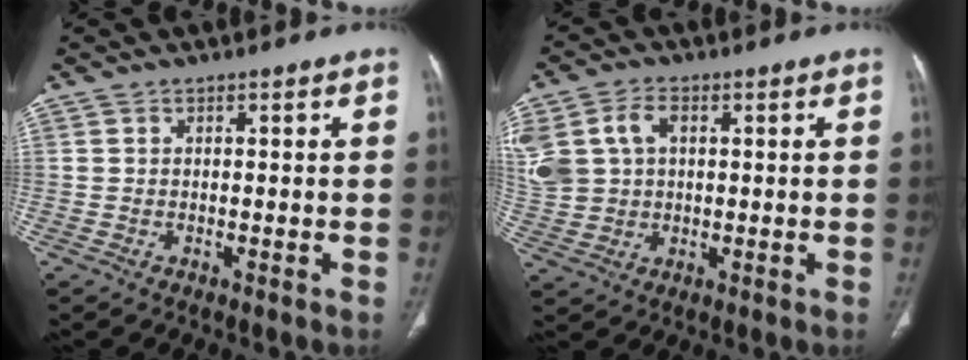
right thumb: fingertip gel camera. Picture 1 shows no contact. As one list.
[{"total": 14.6, "force": [3.7, 11.0, 8.9], "torque": [-0.225, 0.022, 0.082]}]